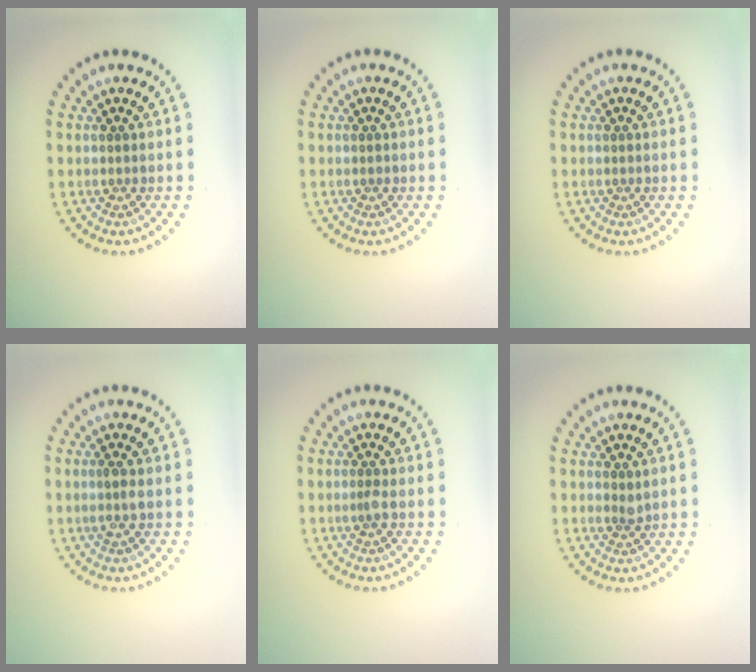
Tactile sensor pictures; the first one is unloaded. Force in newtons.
{"total": 0.0}
{"total": 0.0}
{"total": 1.2, "press": 0.9, "slide": 0.7}
{"total": 0.8, "press": 0.6, "slide": 0.6}
{"total": 0.8, "press": 0.5, "slide": 0.5}